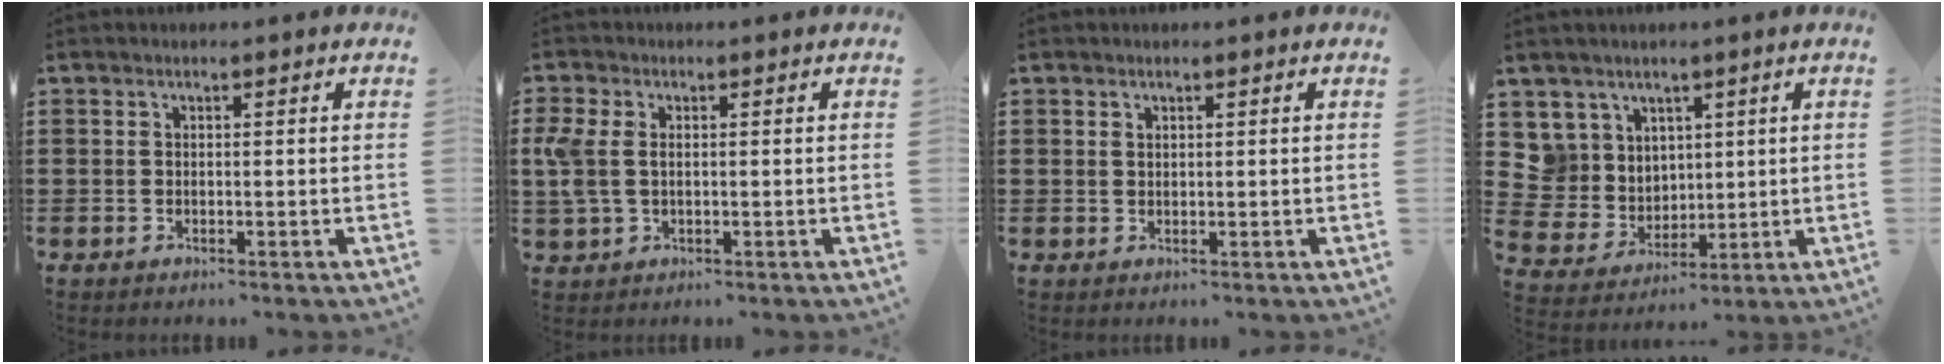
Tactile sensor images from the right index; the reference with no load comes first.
{"total": 4.3, "force": [0.3, 2.7, 3.3], "torque": [-0.092, 0.002, -0.002]}
{"total": 0.7, "force": [0.5, 0.5, 0.3], "torque": [-0.007, 0.002, 0.010]}
{"total": 6.9, "force": [3.1, 6.1, 0.2], "torque": [-0.048, -0.009, 0.062]}